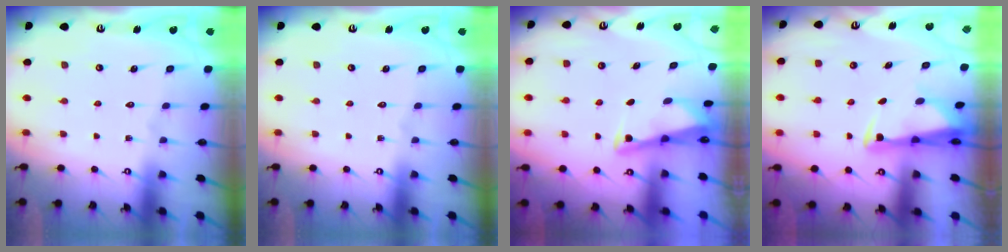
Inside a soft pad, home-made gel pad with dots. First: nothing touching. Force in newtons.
{"total": 0.0}
{"total": 2.8, "press": 2.8, "slide": 0.3}
{"total": 2.8, "press": 2.7, "slide": 0.9}